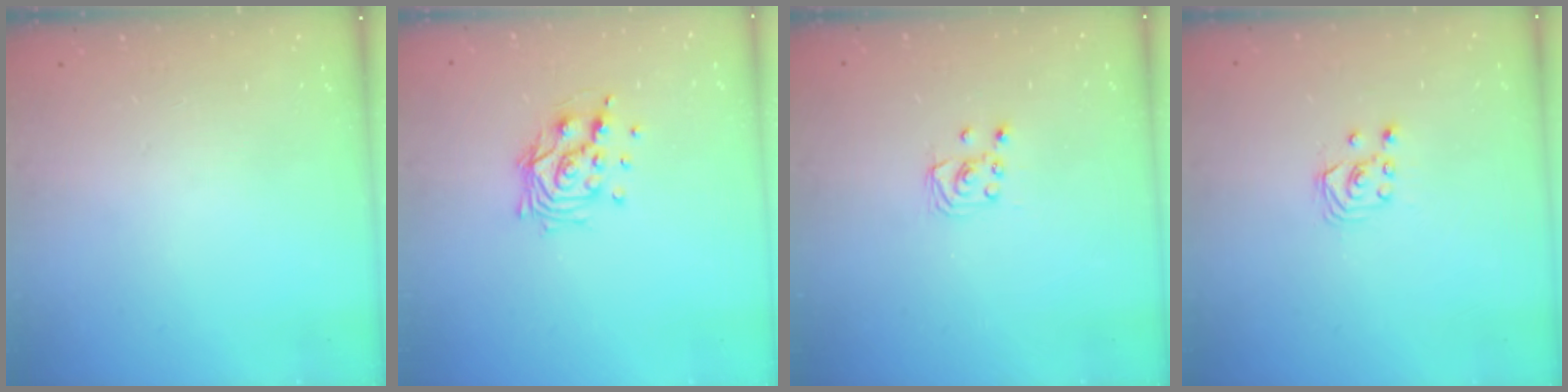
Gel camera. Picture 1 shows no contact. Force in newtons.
{"total": 10.6, "press": 10.5, "slide": 1.0}
{"total": 2.3, "press": 2.2, "slide": 0.3}
{"total": 2.6, "press": 2.6, "slide": 0.3}